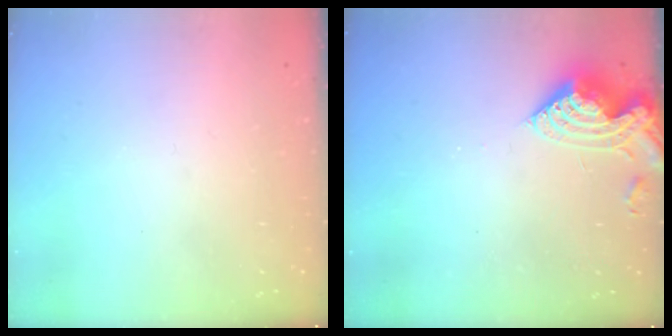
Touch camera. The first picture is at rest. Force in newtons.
{"total": 9.3, "press": 9.3, "slide": 1.0}